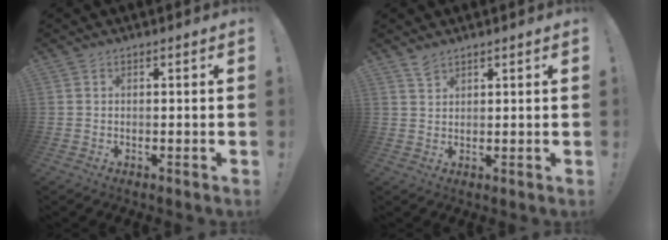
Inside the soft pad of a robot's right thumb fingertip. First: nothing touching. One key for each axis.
{"total": 2.7, "fx": 2.3, "fy": 1.0, "fz": 1.1, "tx": -0.011, "ty": -0.015, "tz": 0.041}